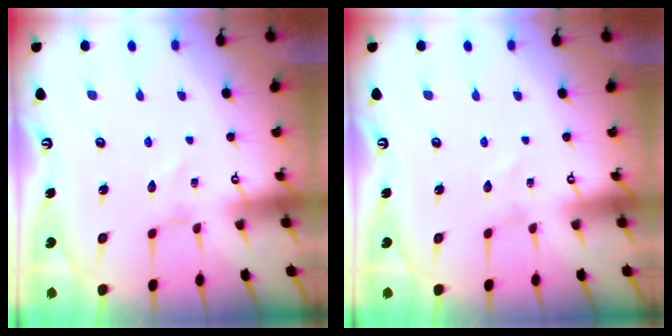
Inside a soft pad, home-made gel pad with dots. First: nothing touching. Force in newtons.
{"total": 0.0}